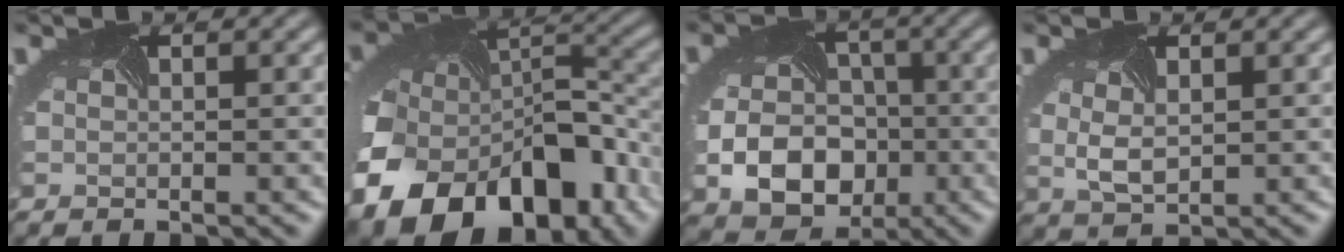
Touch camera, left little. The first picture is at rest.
{"total": 18.3, "force": [-8.5, 12.2, 10.7], "torque": [-0.247, -0.058, -0.110]}
{"total": 8.5, "force": [-2.5, 6.6, 4.7], "torque": [-0.091, -0.029, -0.031]}
{"total": 2.3, "force": [0.5, 1.4, 1.9], "torque": [-0.049, -0.006, 0.015]}